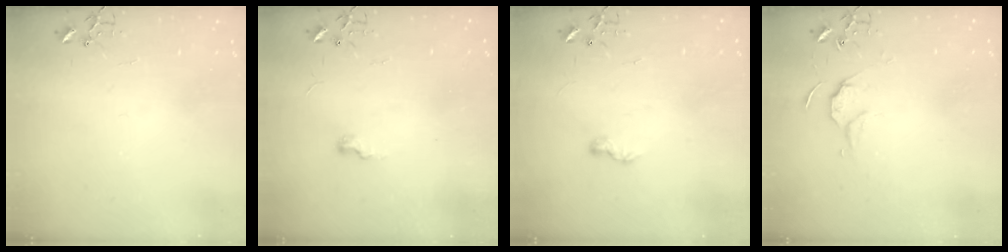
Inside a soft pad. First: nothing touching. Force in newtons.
{"total": 5.9, "press": 5.8, "slide": 0.6}
{"total": 5.3, "press": 5.2, "slide": 0.7}
{"total": 6.3, "press": 6.3, "slide": 0.7}